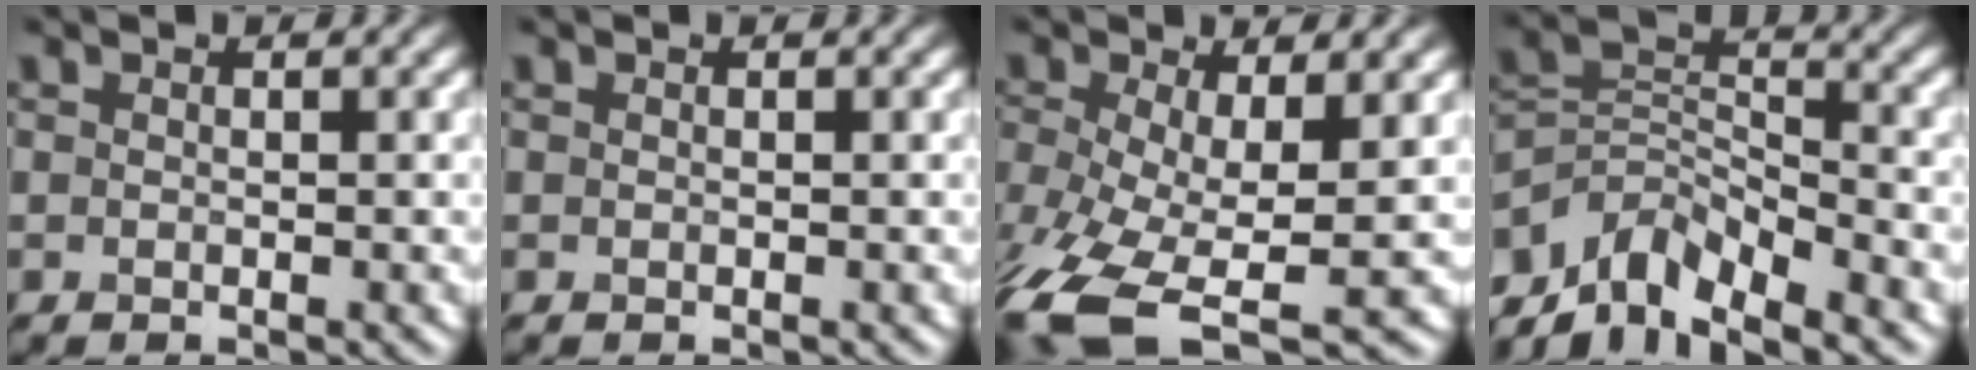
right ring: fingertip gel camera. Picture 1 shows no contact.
{"total": 0.0}
{"total": 10.8, "force": [-4.8, 4.2, 8.6], "torque": [-0.197, -0.039, -0.087]}
{"total": 7.5, "force": [-5.7, 3.2, 3.7], "torque": [-0.055, -0.003, -0.119]}